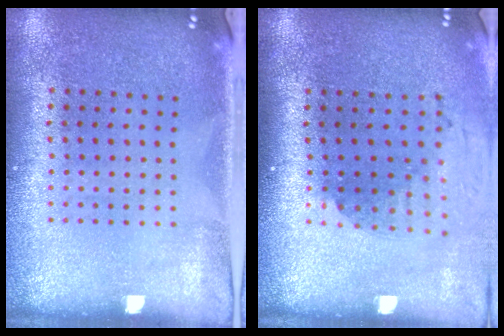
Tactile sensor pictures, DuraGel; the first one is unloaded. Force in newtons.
{"total": 2.0, "press": 1.5, "slide": 1.4}